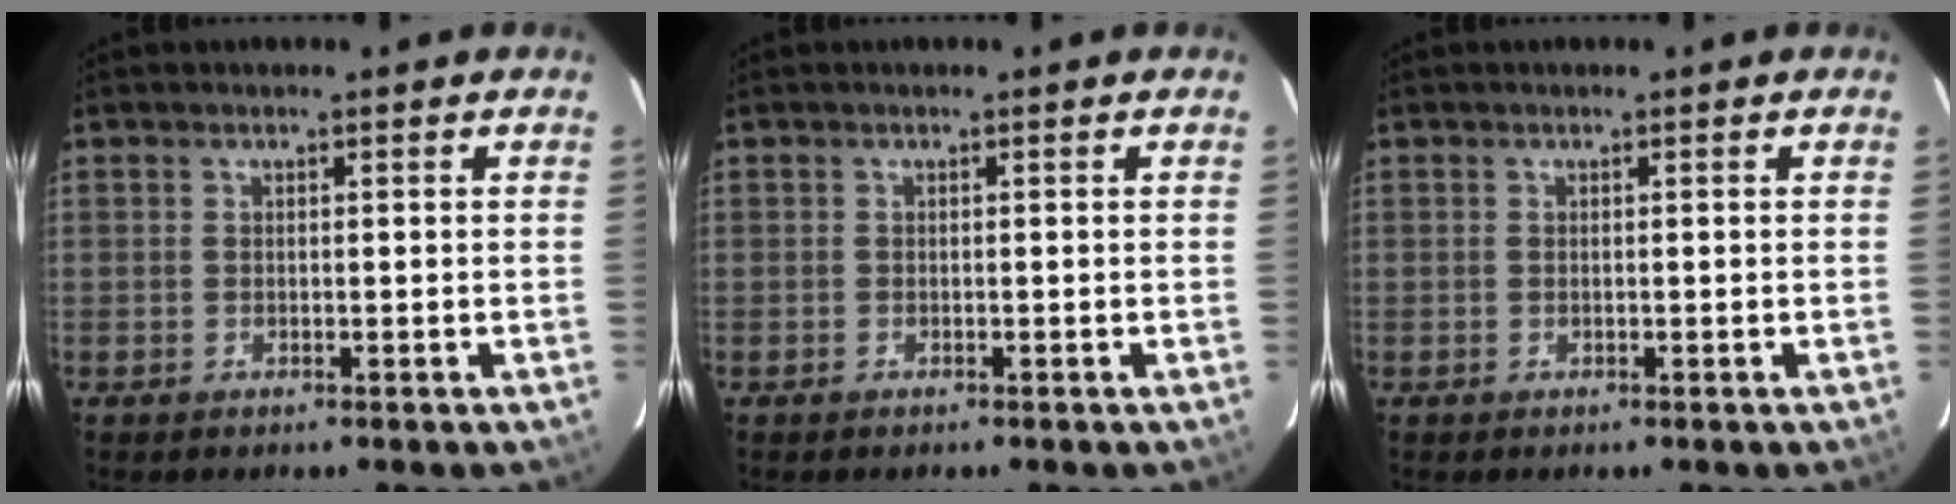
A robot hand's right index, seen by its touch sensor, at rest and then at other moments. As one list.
[{"total": 0.0}, {"total": 0.0}]